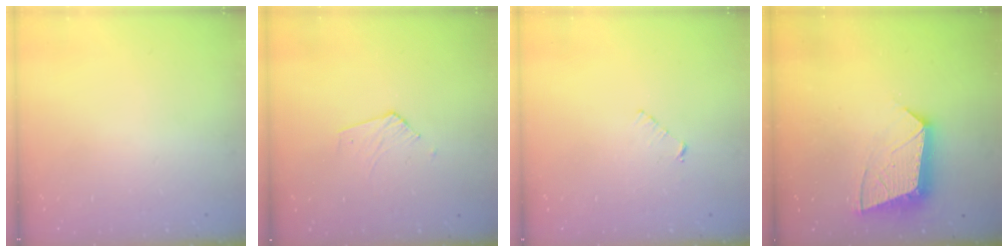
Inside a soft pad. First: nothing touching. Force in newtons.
{"total": 2.9, "press": 2.9, "slide": 0.2}
{"total": 3.4, "press": 3.4, "slide": 0.3}
{"total": 12.1, "press": 12.1, "slide": 1.0}